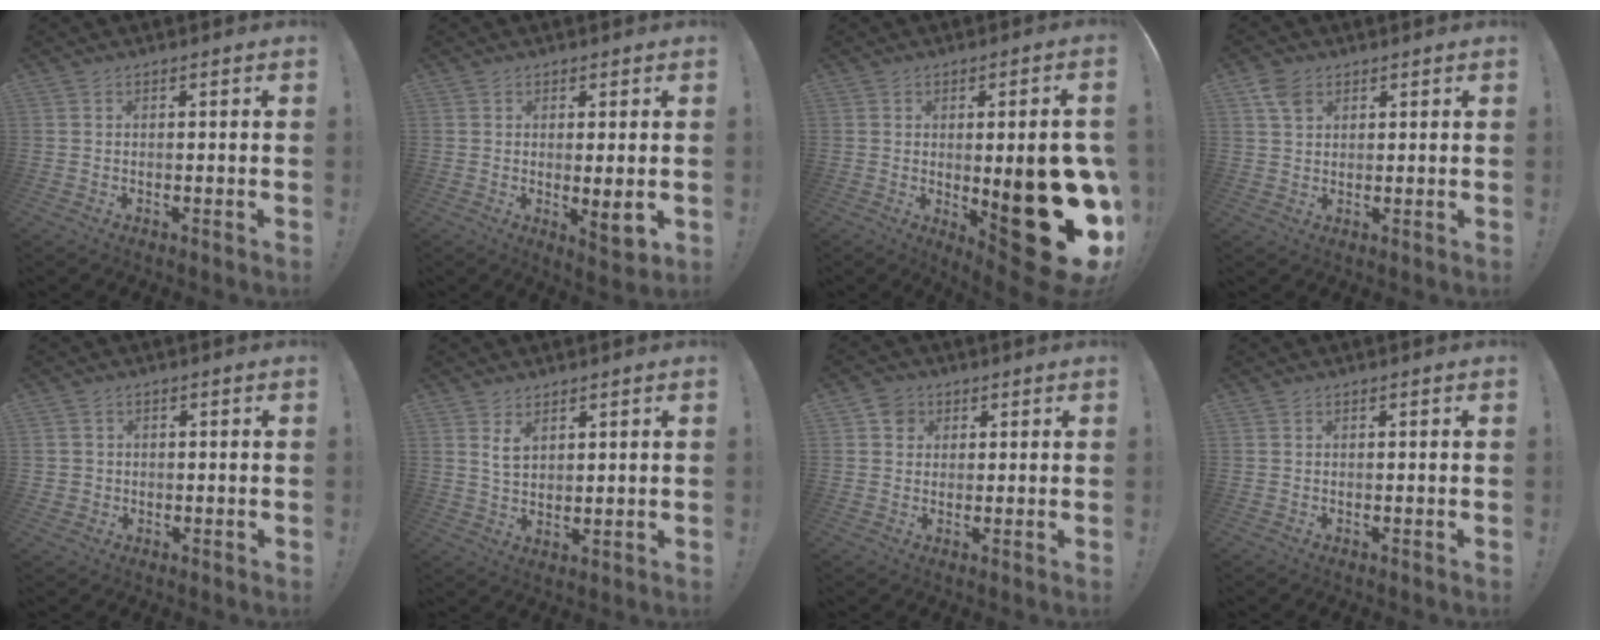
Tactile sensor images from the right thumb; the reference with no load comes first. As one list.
[{"total": 5.5, "force": [0.3, 0.7, 5.4], "torque": [-0.063, -0.015, 0.009]}, {"total": 25.5, "force": [-3.6, 8.3, 23.9], "torque": [-0.286, -0.013, -0.025]}, {"total": 4.8, "force": [2.6, 3.3, 2.5], "torque": [-0.038, -0.007, 0.050]}, {"total": 2.6, "force": [0.2, 2.5, 0.4], "torque": [-0.002, 0.000, 0.005]}, {"total": 4.7, "force": [2.9, 2.7, 2.6], "torque": [-0.044, -0.012, 0.054]}, {"total": 4.5, "force": [1.6, 4.0, 1.3], "torque": [-0.012, -0.001, 0.030]}, {"total": 0.0}]